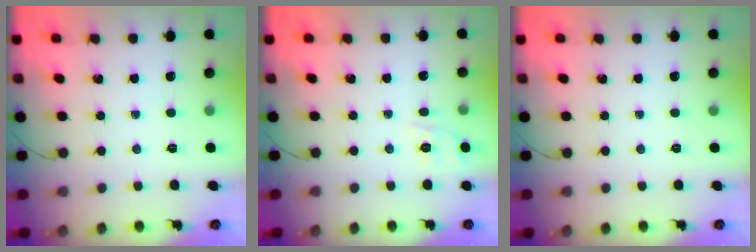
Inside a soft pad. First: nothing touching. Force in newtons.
{"total": 7.1, "press": 6.8, "slide": 1.8}
{"total": 0.0}